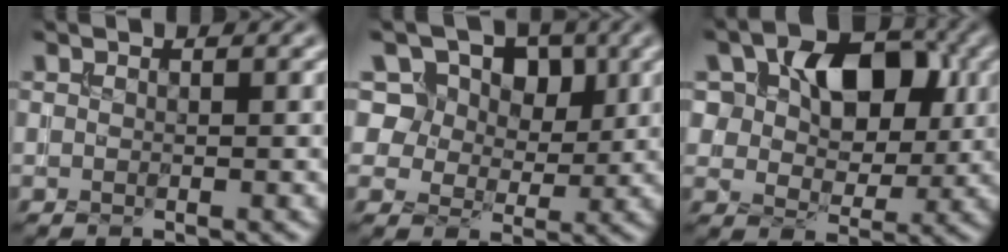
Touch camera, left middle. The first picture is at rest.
{"total": 11.1, "force": [5.9, 7.9, 5.0], "torque": [-0.105, 0.009, 0.105]}
{"total": 9.0, "force": [2.7, 6.0, 6.1], "torque": [-0.102, 0.005, 0.039]}